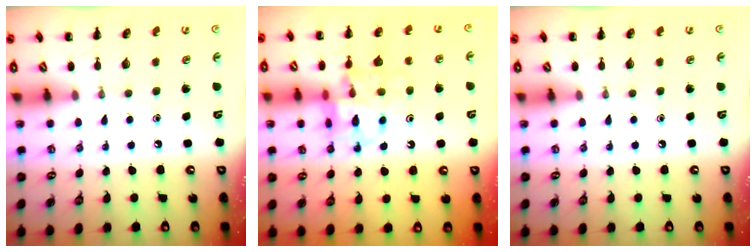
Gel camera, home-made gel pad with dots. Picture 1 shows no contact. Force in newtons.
{"total": 14.9, "press": 14.6, "slide": 2.8}
{"total": 0.0}